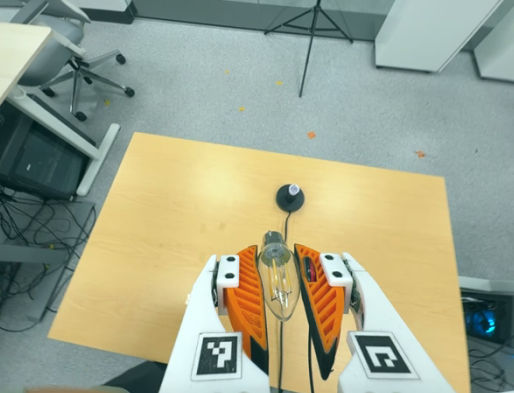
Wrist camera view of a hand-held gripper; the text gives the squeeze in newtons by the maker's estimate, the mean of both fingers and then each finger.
{"total": 18.0, "left": 18.8, "right": 17.2}